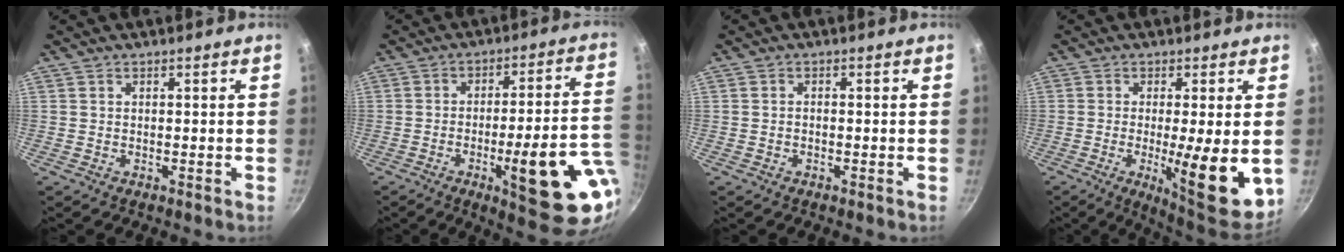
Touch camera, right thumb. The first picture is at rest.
{"total": 19.5, "force": [-6.1, 4.4, 18.0], "torque": [-0.217, 0.021, -0.077]}
{"total": 0.9, "force": [-0.4, 0.5, 0.5], "torque": [-0.015, 0.007, -0.009]}
{"total": 13.5, "force": [-1.8, 2.8, 13.1], "torque": [-0.182, -0.013, -0.020]}